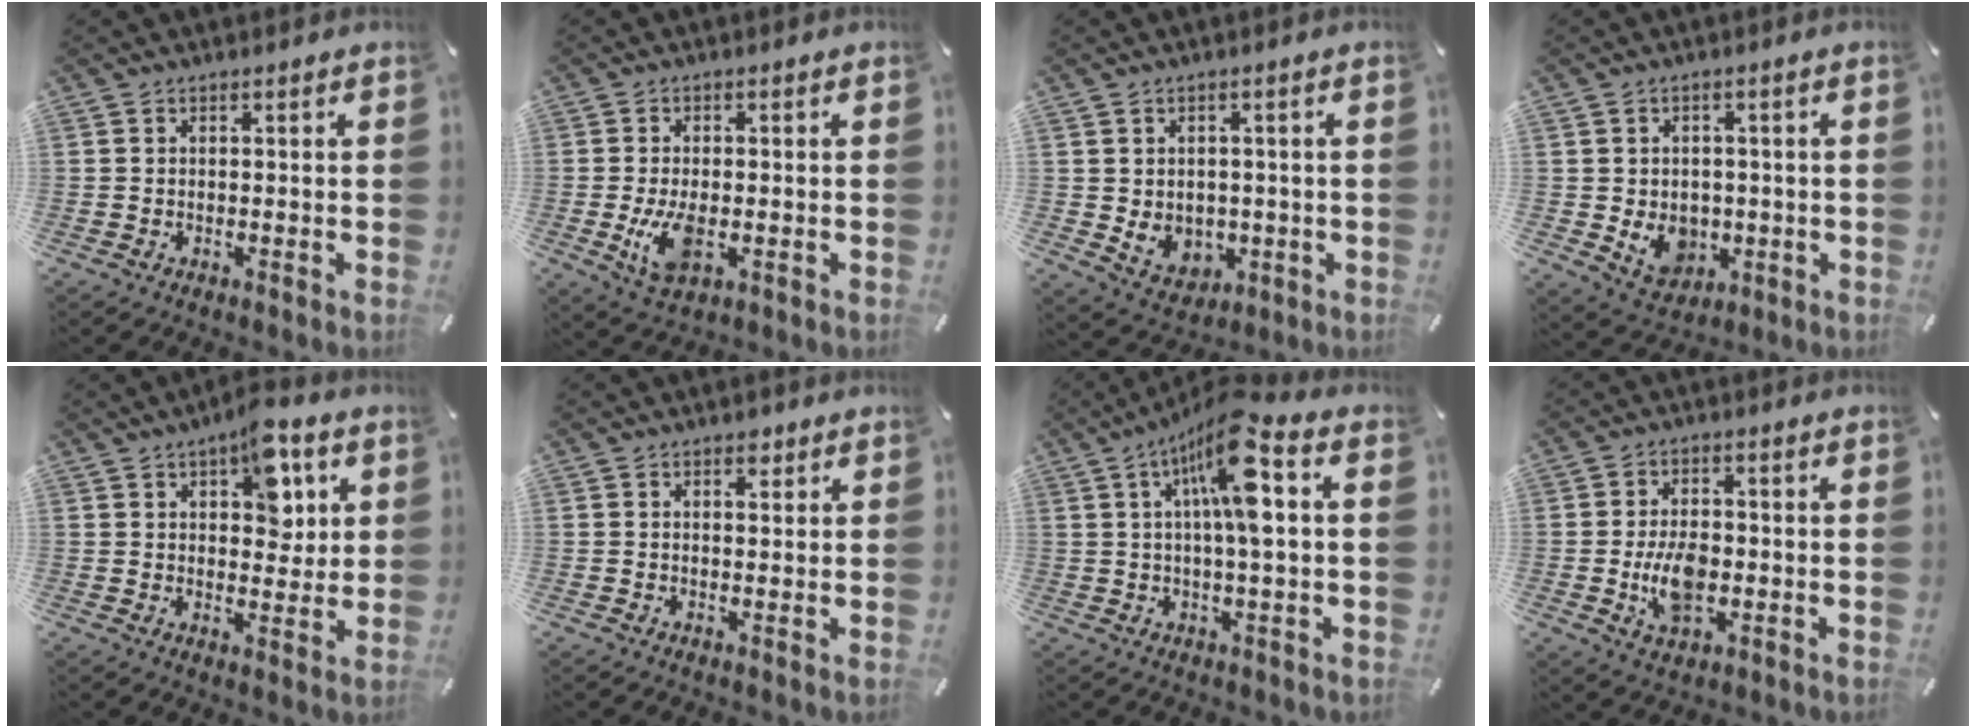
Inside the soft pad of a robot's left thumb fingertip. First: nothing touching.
{"total": 7.5, "force": [-1.4, 4.2, 6.0], "torque": [-0.130, -0.009, -0.026]}
{"total": 5.7, "force": [0.0, 5.3, 2.0], "torque": [-0.033, -0.008, 0.000]}
{"total": 7.3, "force": [-1.1, 6.4, 3.3], "torque": [-0.058, 0.002, -0.017]}
{"total": 10.2, "force": [4.9, 5.7, 6.9], "torque": [-0.073, -0.022, 0.079]}
{"total": 2.0, "force": [1.1, 1.4, 1.0], "torque": [-0.005, -0.003, 0.016]}
{"total": 14.2, "force": [4.0, 3.2, 13.2], "torque": [-0.244, -0.007, 0.060]}
{"total": 8.6, "force": [-1.4, 5.4, 6.6], "torque": [-0.127, -0.004, -0.027]}